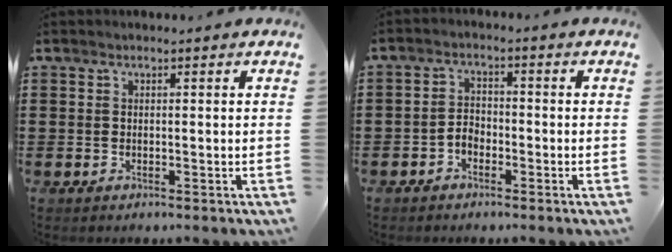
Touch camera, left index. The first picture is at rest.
{"total": 2.3, "force": [-1.6, 1.3, 1.1], "torque": [-0.025, 0.007, -0.033]}